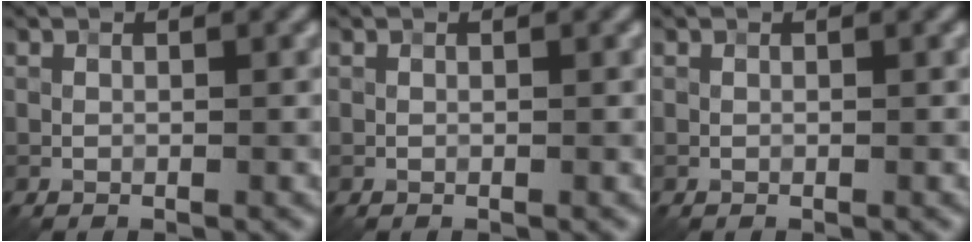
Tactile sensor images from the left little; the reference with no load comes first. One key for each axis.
{"total": 0.0}
{"total": 0.0}